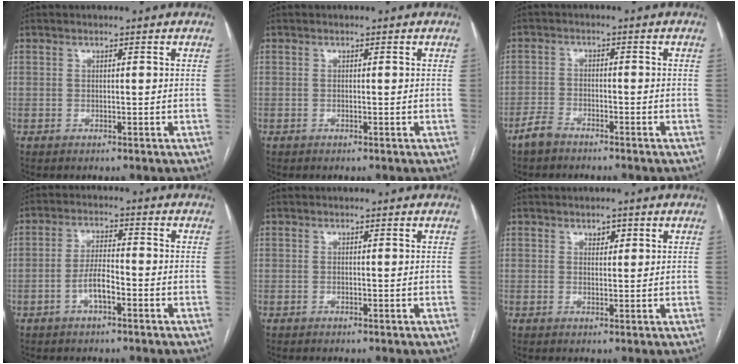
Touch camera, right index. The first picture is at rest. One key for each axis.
{"total": 0.0}
{"total": 3.3, "fx": -2.9, "fy": 1.1, "fz": 1.2, "tx": -0.030, "ty": 0.001, "tz": -0.054}
{"total": 4.5, "fx": -2.0, "fy": 1.3, "fz": 3.9, "tx": -0.079, "ty": 0.011, "tz": -0.037}
{"total": 0.0}
{"total": 1.5, "fx": 0.9, "fy": 0.8, "fz": 0.9, "tx": -0.013, "ty": 0.001, "tz": 0.015}